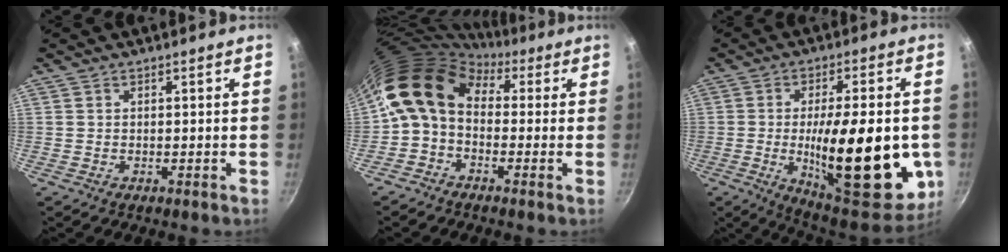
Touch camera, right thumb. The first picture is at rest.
{"total": 11.0, "force": [1.6, 8.0, 7.4], "torque": [-0.122, 0.025, 0.001]}
{"total": 26.2, "force": [-3.9, 9.2, 24.2], "torque": [-0.322, -0.010, -0.048]}